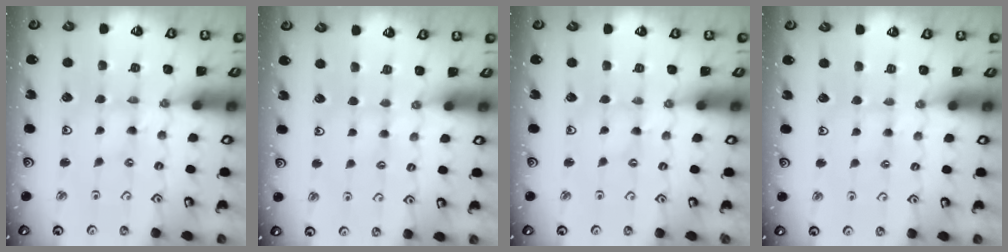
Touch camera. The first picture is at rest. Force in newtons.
{"total": 2.8, "press": 2.7, "slide": 0.5}
{"total": 0.0}
{"total": 2.5, "press": 2.4, "slide": 0.5}